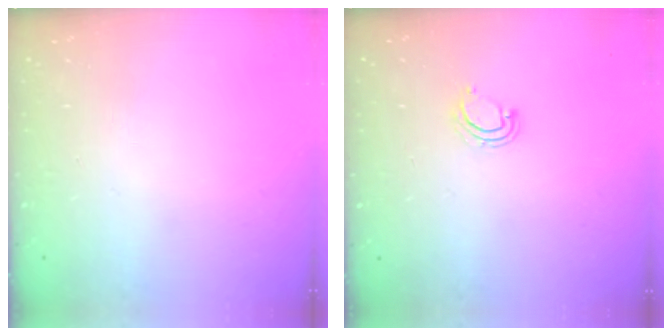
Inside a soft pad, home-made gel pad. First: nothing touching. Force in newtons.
{"total": 2.2, "press": 2.2, "slide": 0.1}